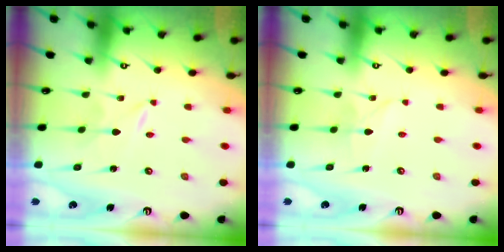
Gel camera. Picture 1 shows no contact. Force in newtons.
{"total": 2.4, "press": 2.4, "slide": 0.2}